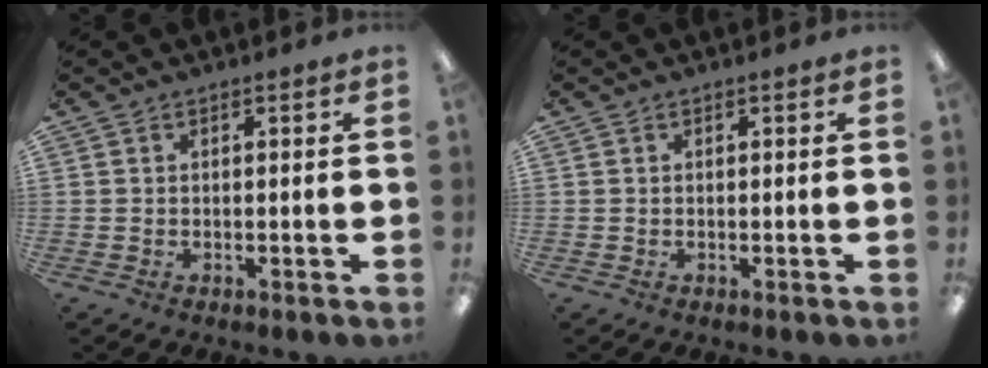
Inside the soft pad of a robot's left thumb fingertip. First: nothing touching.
{"total": 0.0}